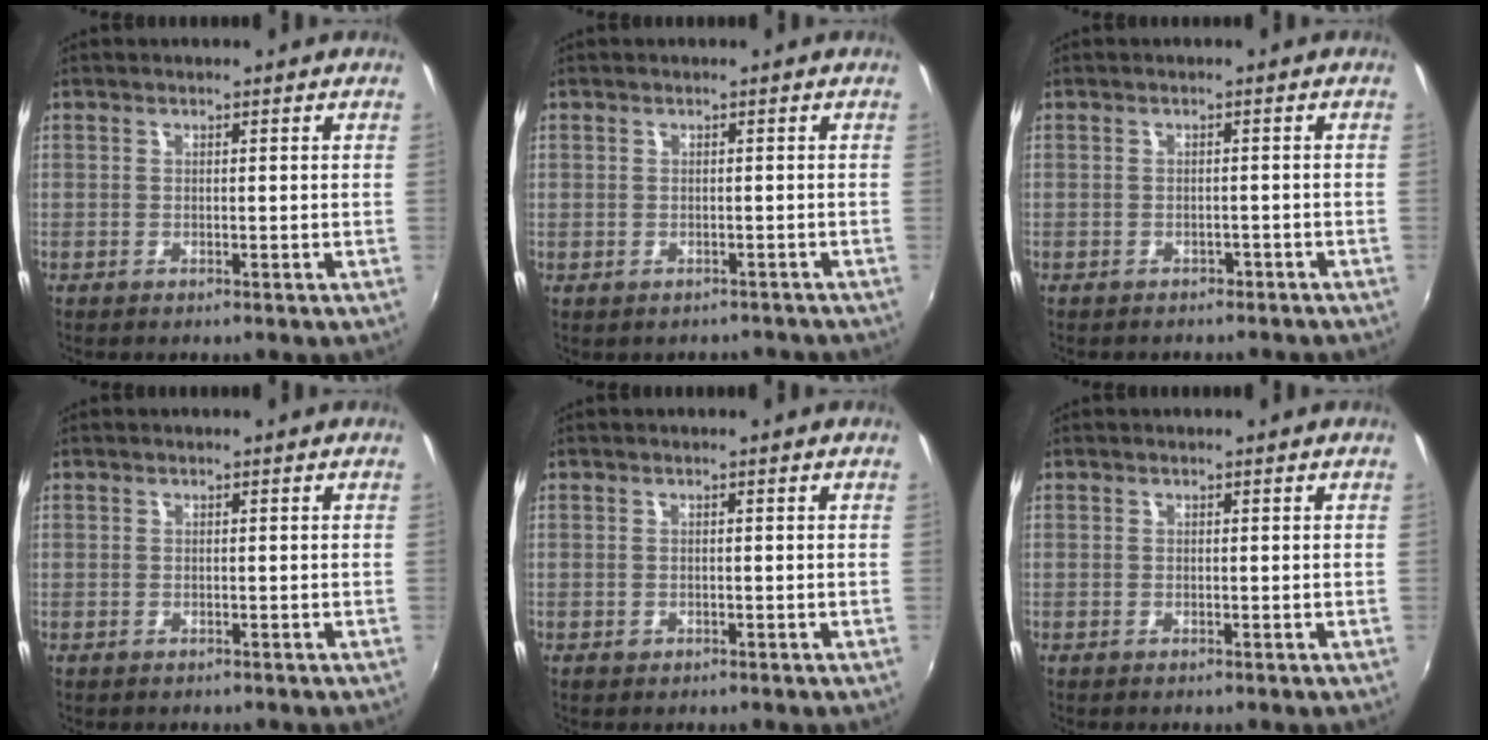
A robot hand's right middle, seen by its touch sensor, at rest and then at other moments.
{"total": 3.3, "force": [-1.7, 2.8, 0.1], "torque": [0.009, 0.022, -0.016]}
{"total": 3.5, "force": [-2.9, 1.7, 0.9], "torque": [-0.015, -0.006, -0.034]}
{"total": 0.7, "force": [-0.3, 0.6, 0.0], "torque": [-0.001, -0.002, -0.004]}
{"total": 0.8, "force": [-0.4, 0.6, 0.2], "torque": [-0.003, -0.003, -0.005]}
{"total": 0.0}